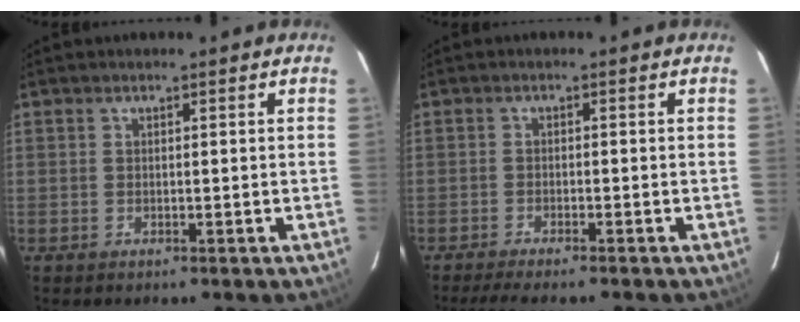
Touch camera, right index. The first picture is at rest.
{"total": 7.6, "force": [-6.5, 0.7, 3.9], "torque": [-0.053, -0.012, -0.099]}